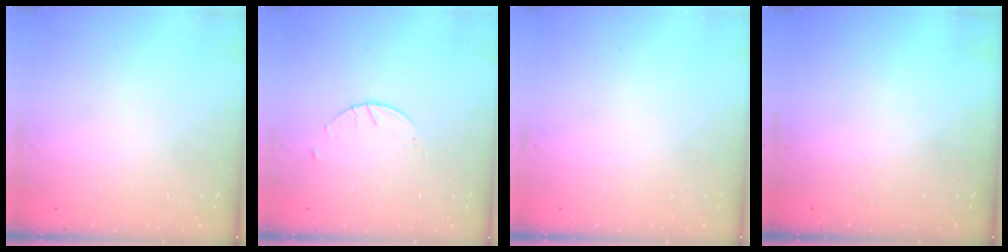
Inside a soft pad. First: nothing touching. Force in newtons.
{"total": 2.6, "press": 2.6, "slide": 0.4}
{"total": 0.0}
{"total": 0.0}